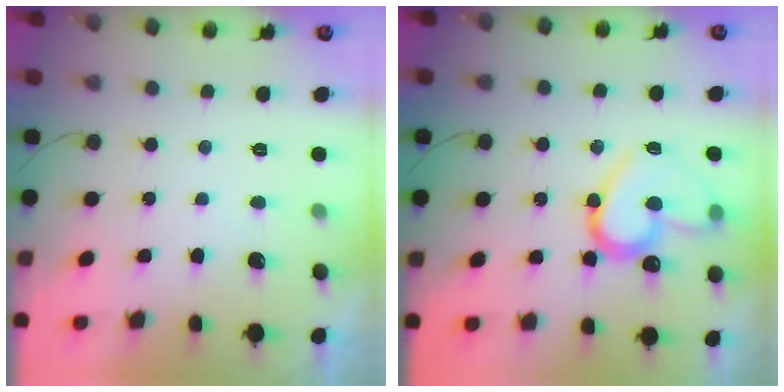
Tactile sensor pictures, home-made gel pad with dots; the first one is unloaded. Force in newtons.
{"total": 15.7, "press": 15.6, "slide": 1.7}